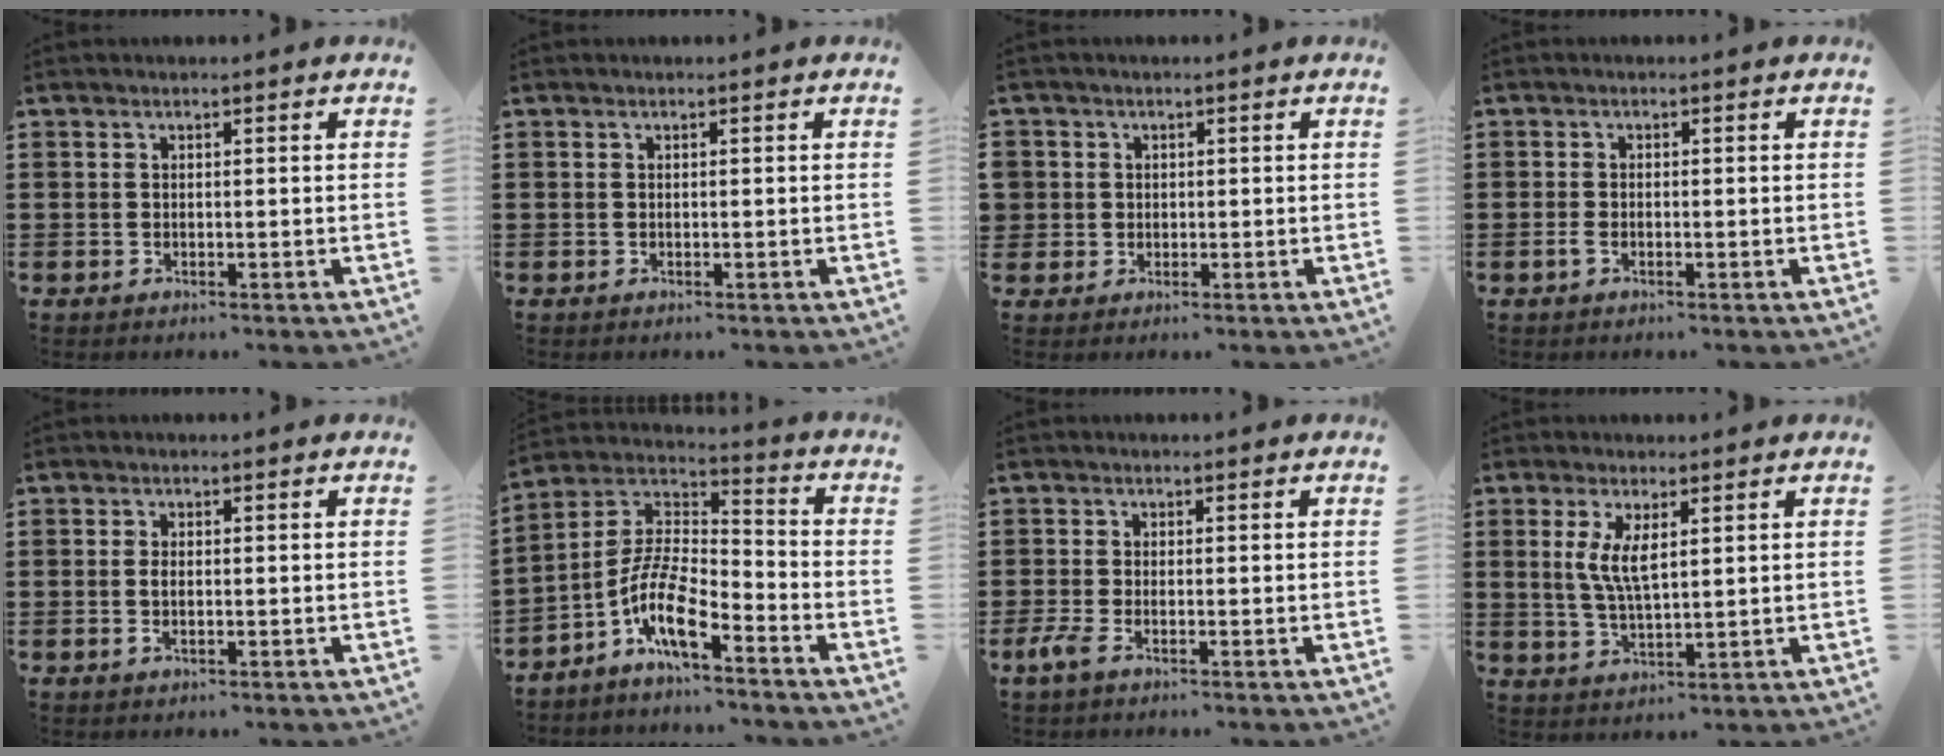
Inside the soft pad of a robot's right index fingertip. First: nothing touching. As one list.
[{"total": 0.0}, {"total": 2.0, "force": [0.2, 2.0, 0.1], "torque": [-0.012, 0.010, 0.001]}, {"total": 1.1, "force": [-0.5, 0.4, 0.9], "torque": [-0.025, -0.006, -0.010]}, {"total": 1.8, "force": [-0.2, 0.7, 1.6], "torque": [-0.039, -0.003, -0.007]}, {"total": 9.3, "force": [-5.7, 2.7, 6.9], "torque": [-0.165, -0.021, -0.117]}, {"total": 2.2, "force": [-1.1, 0.4, 1.8], "torque": [-0.052, -0.013, -0.025]}, {"total": 5.2, "force": [1.5, 1.7, 4.7], "torque": [-0.097, 0.004, 0.025]}]